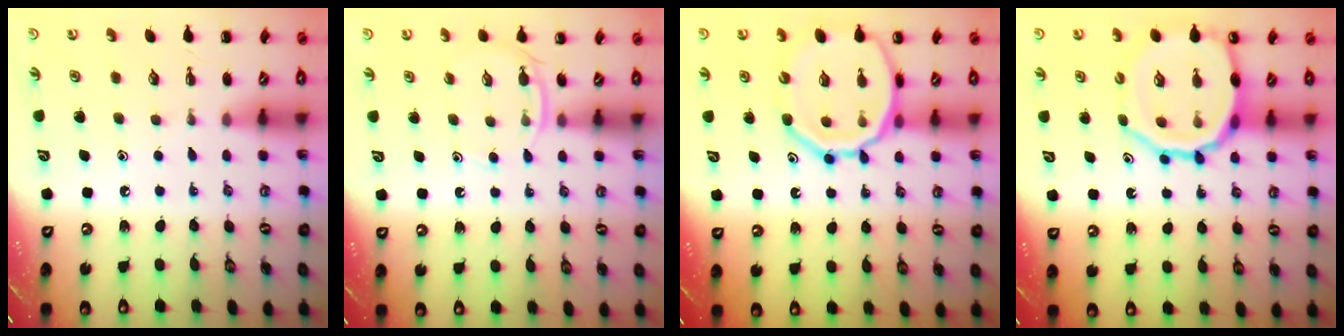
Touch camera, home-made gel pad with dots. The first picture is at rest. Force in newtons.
{"total": 4.9, "press": 4.8, "slide": 1.2}
{"total": 16.0, "press": 15.8, "slide": 2.4}
{"total": 15.4, "press": 15.2, "slide": 2.4}